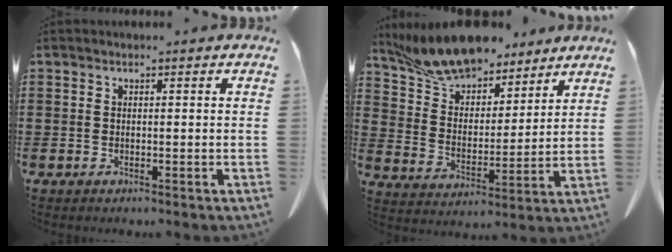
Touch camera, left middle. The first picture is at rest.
{"total": 10.5, "force": [9.6, 3.3, 2.9], "torque": [-0.095, -0.051, 0.178]}